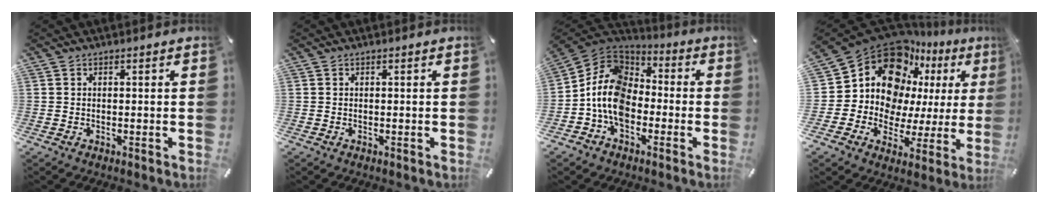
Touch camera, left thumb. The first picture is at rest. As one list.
[{"total": 0.0}, {"total": 11.8, "force": [-4.4, 9.0, 6.3], "torque": [-0.156, 0.024, -0.088]}, {"total": 16.7, "force": [8.1, 12.4, 7.8], "torque": [-0.143, -0.088, 0.146]}]